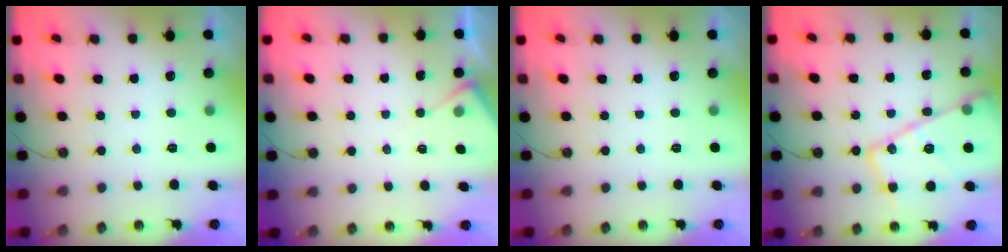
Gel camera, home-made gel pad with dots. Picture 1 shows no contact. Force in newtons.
{"total": 5.8, "press": 5.8, "slide": 0.4}
{"total": 0.0}
{"total": 18.9, "press": 18.8, "slide": 2.0}